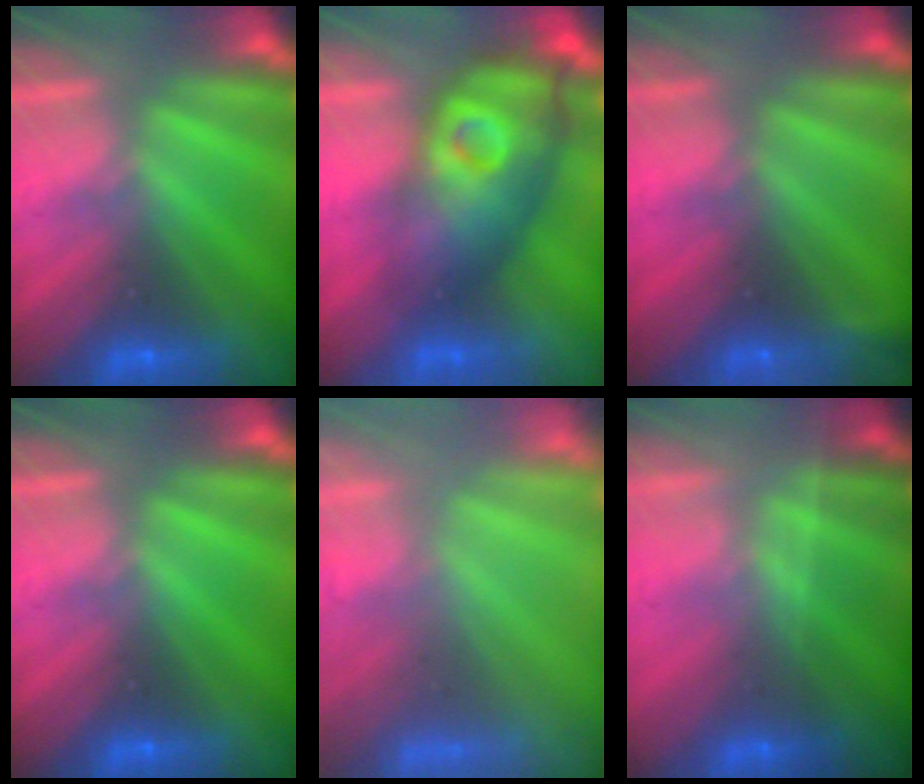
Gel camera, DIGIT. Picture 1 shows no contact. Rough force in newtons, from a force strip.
{"total": 3.9}
{"total": 2.4}
{"total": 0.0}
{"total": 5.9}
{"total": 1.6}